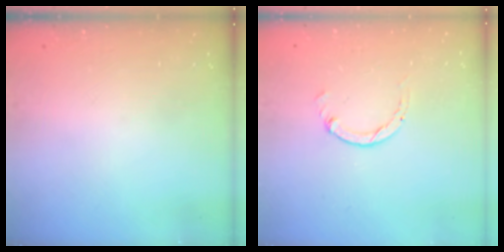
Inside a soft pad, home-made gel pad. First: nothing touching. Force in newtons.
{"total": 0.0}